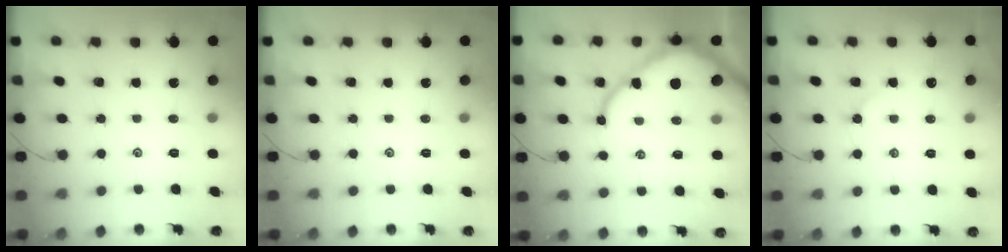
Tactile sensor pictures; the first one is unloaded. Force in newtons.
{"total": 0.0}
{"total": 12.3, "press": 12.2, "slide": 1.4}
{"total": 2.7, "press": 2.7, "slide": 0.3}